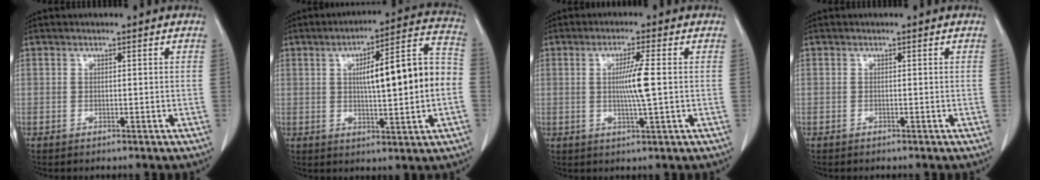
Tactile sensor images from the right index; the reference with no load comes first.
{"total": 15.1, "force": [0.2, 2.0, 15.0], "torque": [-0.218, 0.032, 0.003]}
{"total": 5.3, "force": [0.2, -0.5, 5.3], "torque": [-0.096, -0.008, 0.003]}
{"total": 0.0}